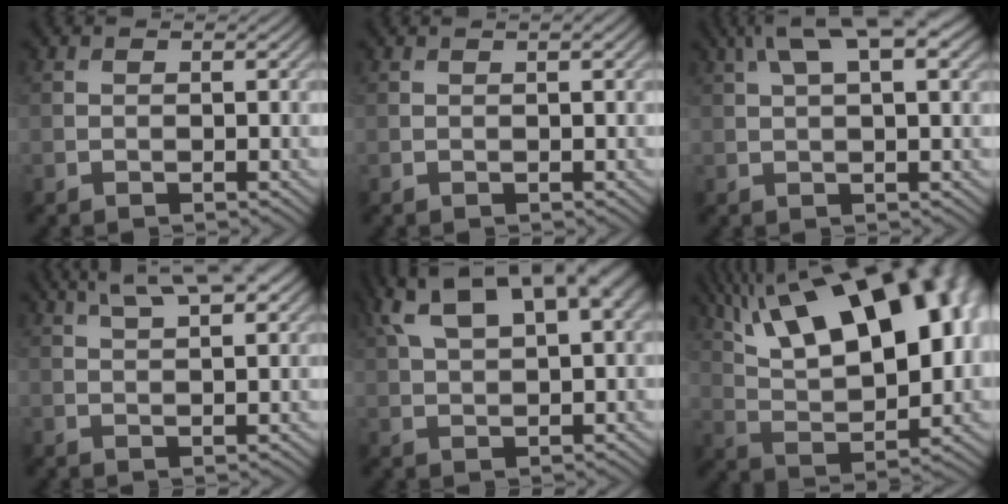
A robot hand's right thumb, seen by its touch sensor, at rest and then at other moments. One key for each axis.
{"total": 0.8, "fx": 0.4, "fy": -0.1, "fz": 0.7, "tx": -0.010, "ty": 0.001, "tz": 0.007}
{"total": 8.0, "fx": 3.8, "fy": 2.7, "fz": 6.5, "tx": -0.115, "ty": 0.017, "tz": 0.065}
{"total": 6.7, "fx": 4.3, "fy": 1.8, "fz": 4.8, "tx": -0.074, "ty": 0.014, "tz": 0.066}
{"total": 14.9, "fx": 7.9, "fy": 6.4, "fz": 10.9, "tx": -0.224, "ty": 0.032, "tz": 0.131}
{"total": 20.3, "fx": 9.4, "fy": 9.0, "fz": 15.5, "tx": -0.253, "ty": 0.061, "tz": 0.140}